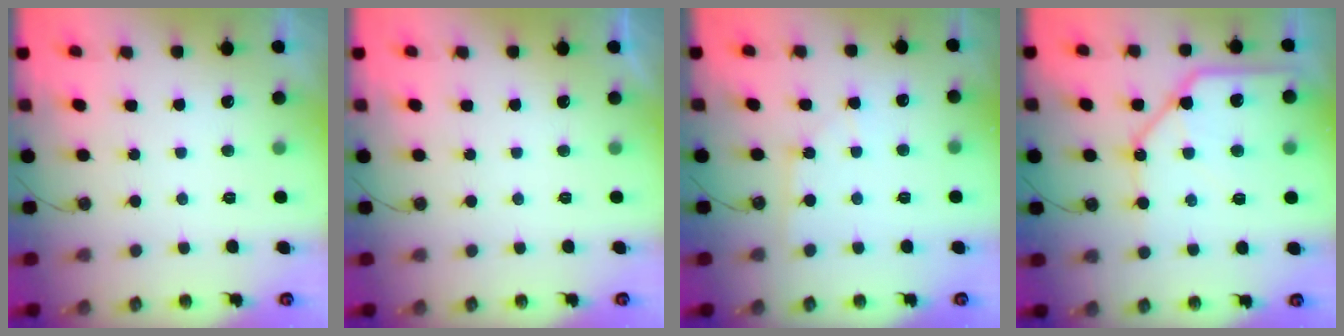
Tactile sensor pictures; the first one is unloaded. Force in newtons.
{"total": 0.0}
{"total": 2.5, "press": 2.5, "slide": 0.4}
{"total": 14.1, "press": 14.0, "slide": 1.9}